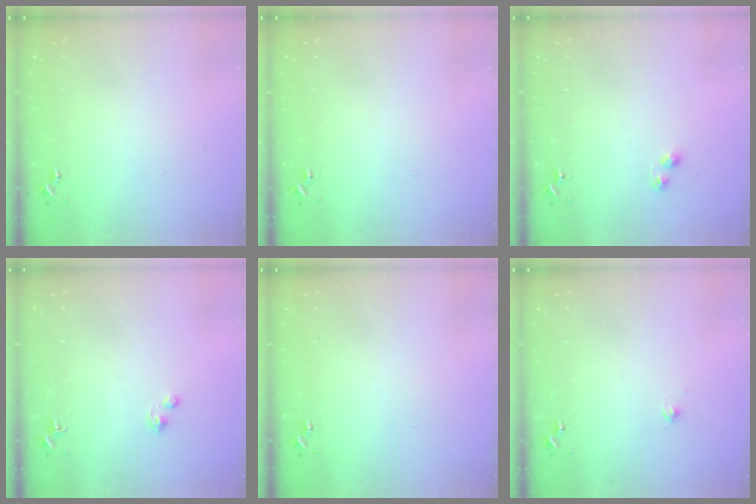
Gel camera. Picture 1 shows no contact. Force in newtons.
{"total": 0.0}
{"total": 3.0, "press": 3.0, "slide": 0.3}
{"total": 1.5, "press": 1.5, "slide": 0.4}
{"total": 0.0}
{"total": 2.3, "press": 2.3, "slide": 0.2}